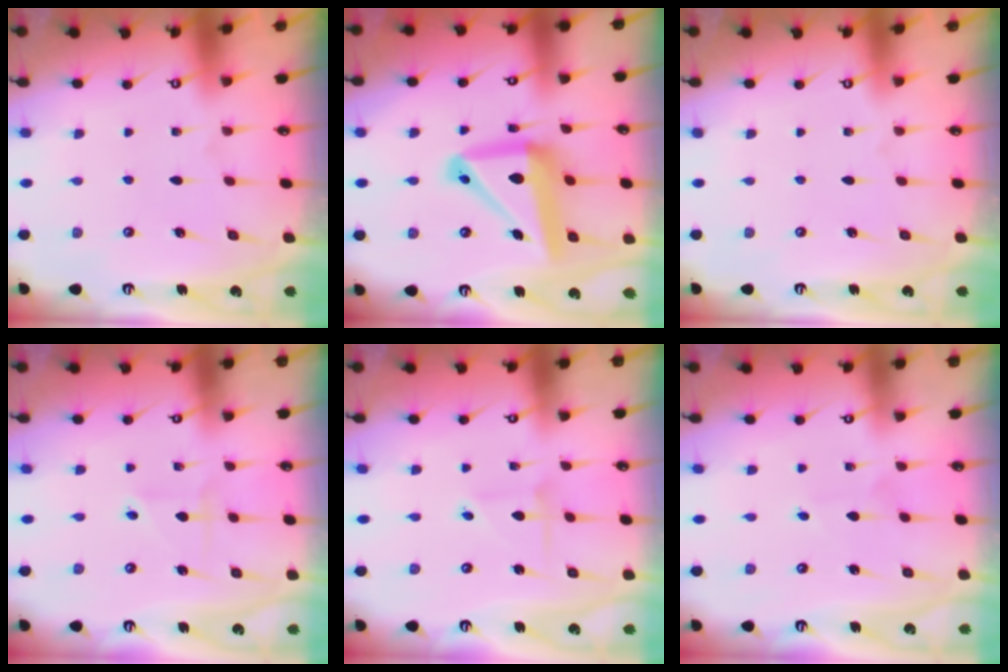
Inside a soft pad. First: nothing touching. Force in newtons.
{"total": 16.6, "press": 16.5, "slide": 2.1}
{"total": 0.0}
{"total": 2.3, "press": 2.3, "slide": 0.5}
{"total": 2.1, "press": 2.1, "slide": 0.1}
{"total": 2.3, "press": 2.3, "slide": 0.1}